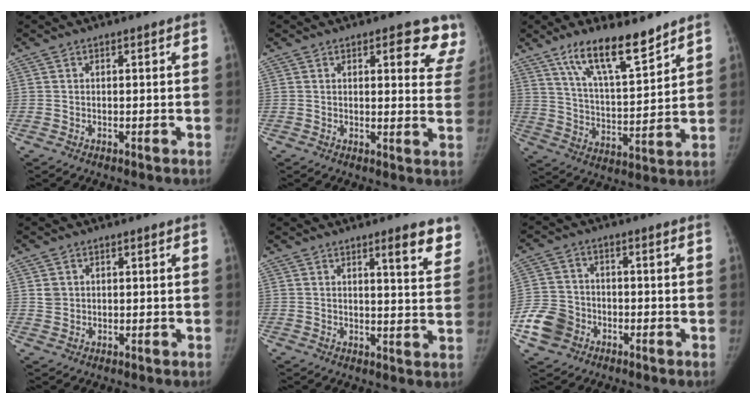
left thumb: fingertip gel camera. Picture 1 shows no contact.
{"total": 9.7, "force": [6.7, 3.7, 6.0], "torque": [-0.026, -0.032, 0.057]}
{"total": 13.8, "force": [9.9, 3.6, 8.9], "torque": [-0.136, -0.063, 0.183]}
{"total": 2.0, "force": [0.6, 1.8, 0.6], "torque": [-0.003, -0.004, 0.014]}
{"total": 7.6, "force": [5.1, 1.5, 5.5], "torque": [-0.049, -0.030, 0.065]}
{"total": 7.9, "force": [-3.5, 6.4, 2.8], "torque": [-0.045, 0.019, -0.068]}